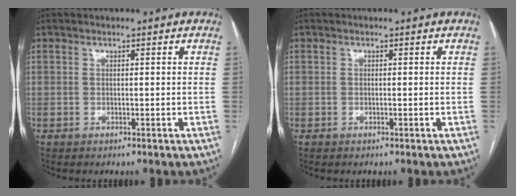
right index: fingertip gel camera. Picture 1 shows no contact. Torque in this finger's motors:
{"motor_torque": [-0.01, 0.14, -0.21, -0.02]}